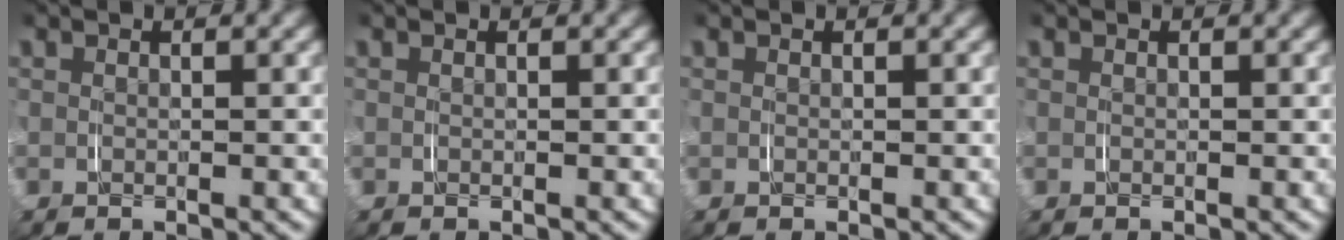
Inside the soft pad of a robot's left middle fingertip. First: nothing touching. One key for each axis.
{"total": 0.0}
{"total": 0.0}
{"total": 0.0}